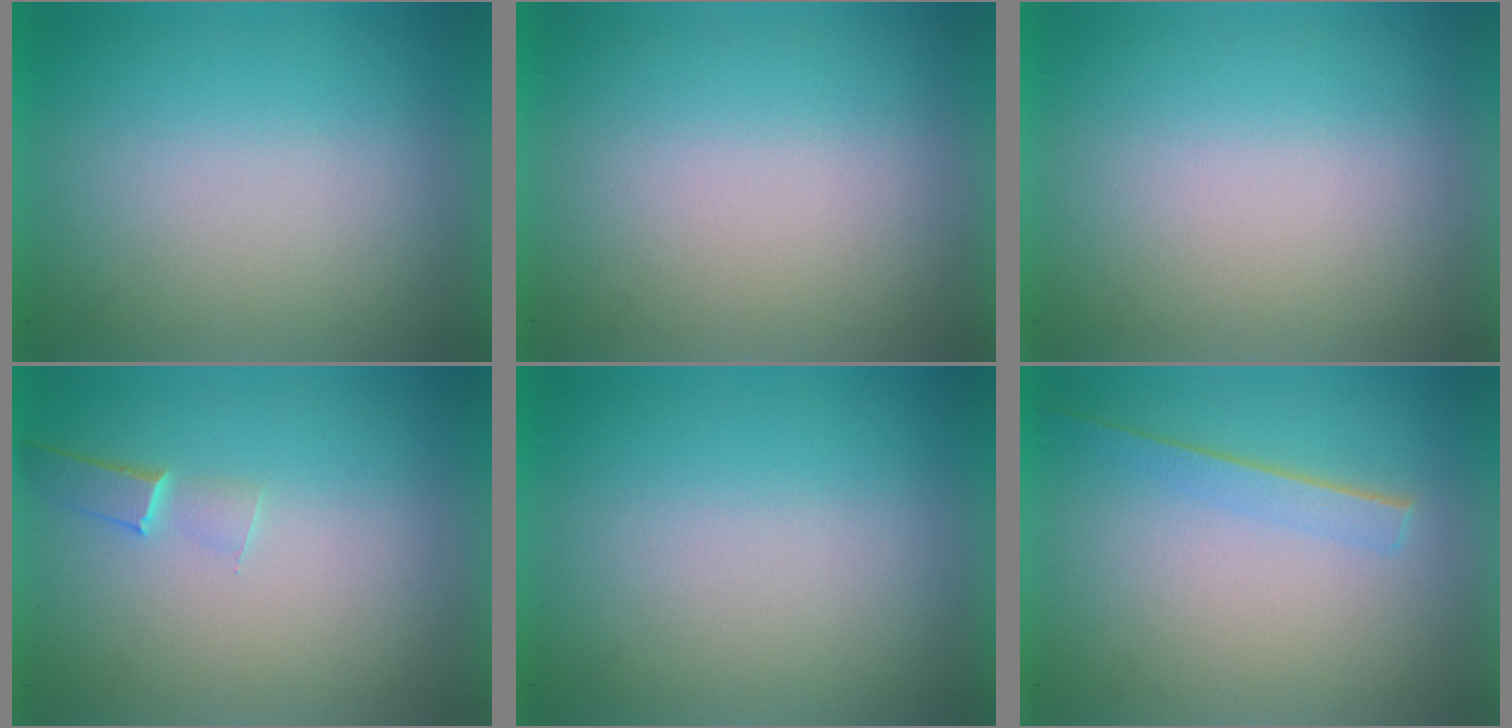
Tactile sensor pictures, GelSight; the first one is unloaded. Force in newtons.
{"total": 0.0}
{"total": 0.0}
{"total": 1.1}
{"total": 0.0}
{"total": 1.6}